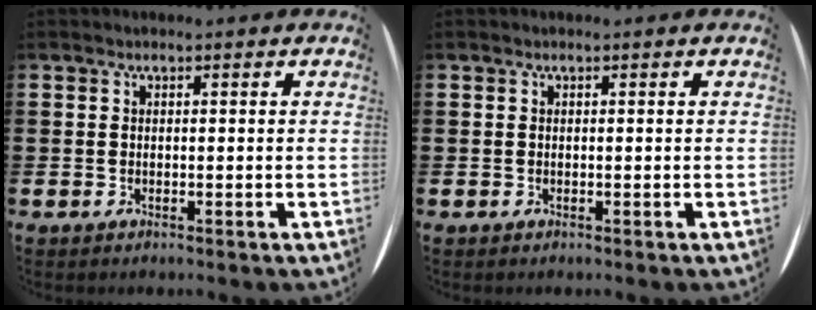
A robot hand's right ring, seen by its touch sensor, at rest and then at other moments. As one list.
[{"total": 0.0}]